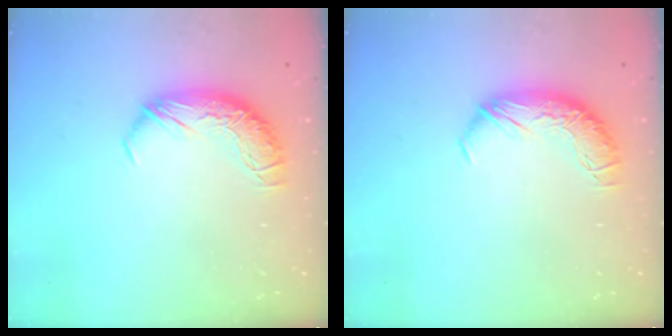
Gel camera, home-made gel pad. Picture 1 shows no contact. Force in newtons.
{"total": 0.0}